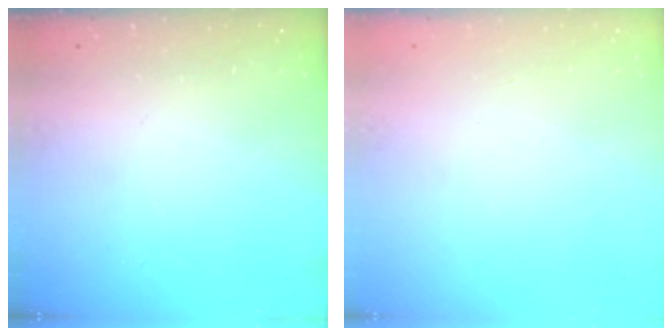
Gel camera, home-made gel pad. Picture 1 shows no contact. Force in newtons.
{"total": 0.0}